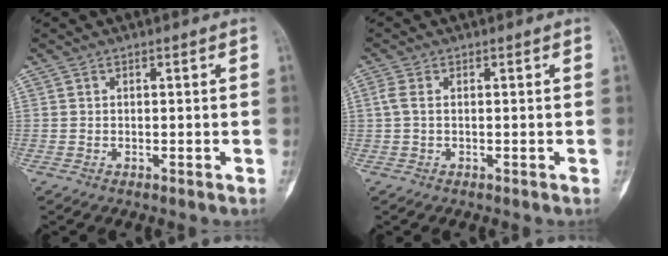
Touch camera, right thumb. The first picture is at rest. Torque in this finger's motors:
{"motor_torque": [-0.63, -0.24, 0.45, 0.00, -0.17]}